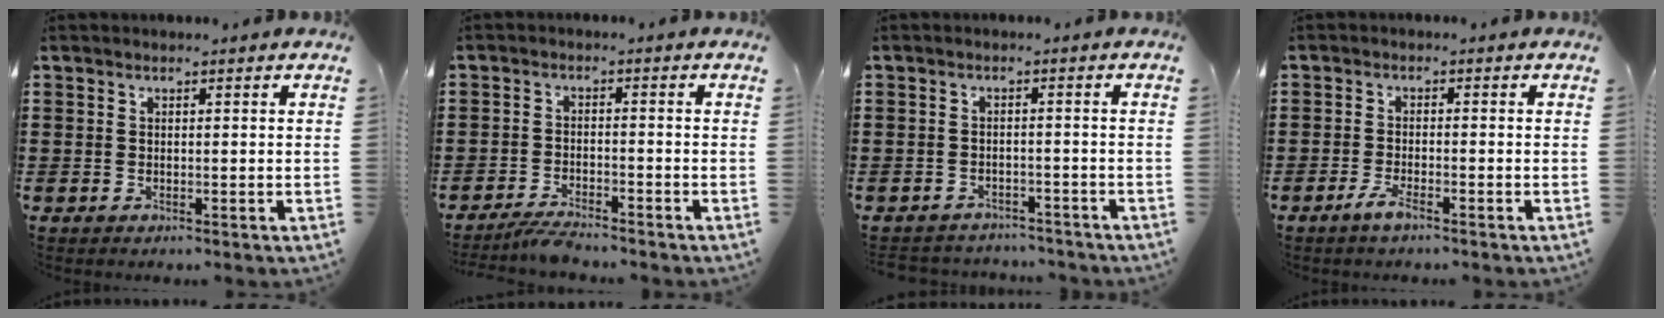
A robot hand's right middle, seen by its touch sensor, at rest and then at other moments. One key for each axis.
{"total": 3.0, "fx": -2.9, "fy": 0.0, "fz": 0.8, "tx": -0.015, "ty": 0.002, "tz": -0.059}
{"total": 2.3, "fx": -2.3, "fy": 0.4, "fz": 0.0, "tx": -0.009, "ty": -0.003, "tz": -0.050}
{"total": 2.4, "fx": -1.5, "fy": 0.3, "fz": 1.8, "tx": -0.037, "ty": -0.001, "tz": -0.029}